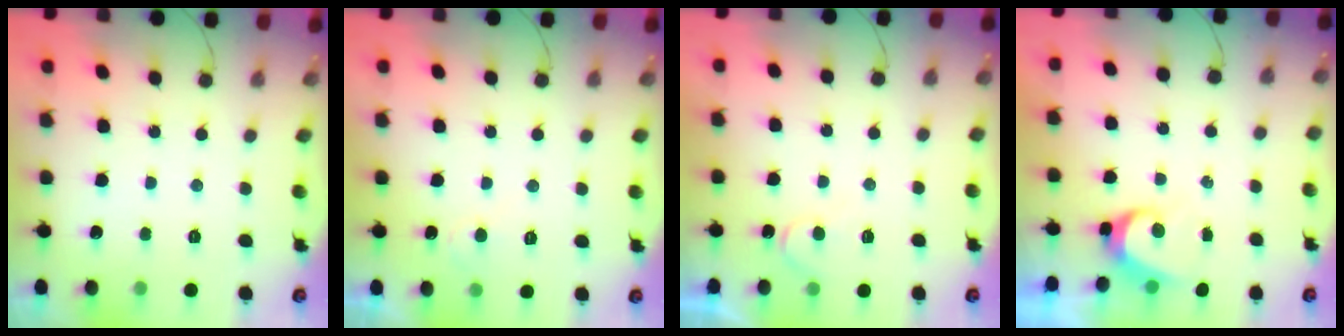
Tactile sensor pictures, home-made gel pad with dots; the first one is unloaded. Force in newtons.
{"total": 4.4, "press": 4.4, "slide": 0.5}
{"total": 4.6, "press": 4.6, "slide": 0.4}
{"total": 5.0, "press": 5.0, "slide": 0.5}